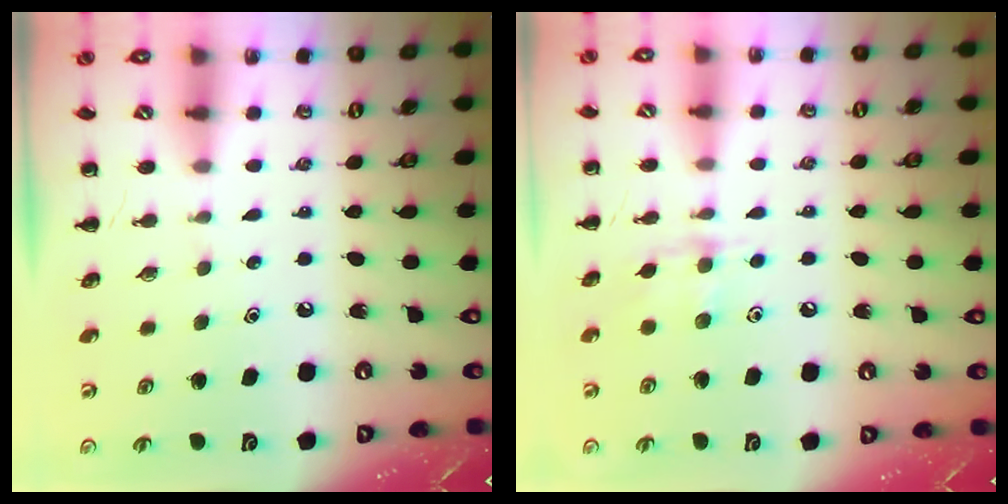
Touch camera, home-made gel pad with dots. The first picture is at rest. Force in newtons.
{"total": 6.7, "press": 6.7, "slide": 0.5}